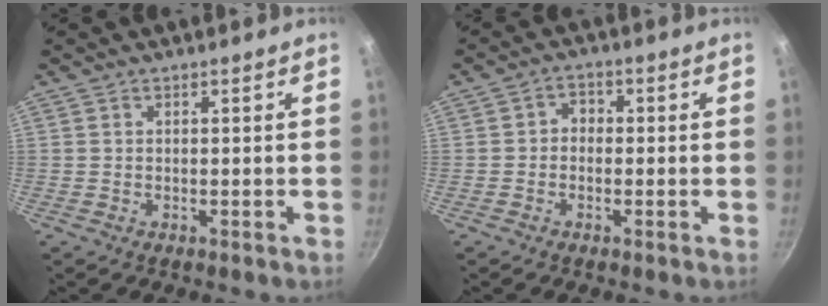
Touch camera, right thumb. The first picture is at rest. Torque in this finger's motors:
{"motor_torque": [0.02, 0.00, -0.28, 0.11, 0.05]}